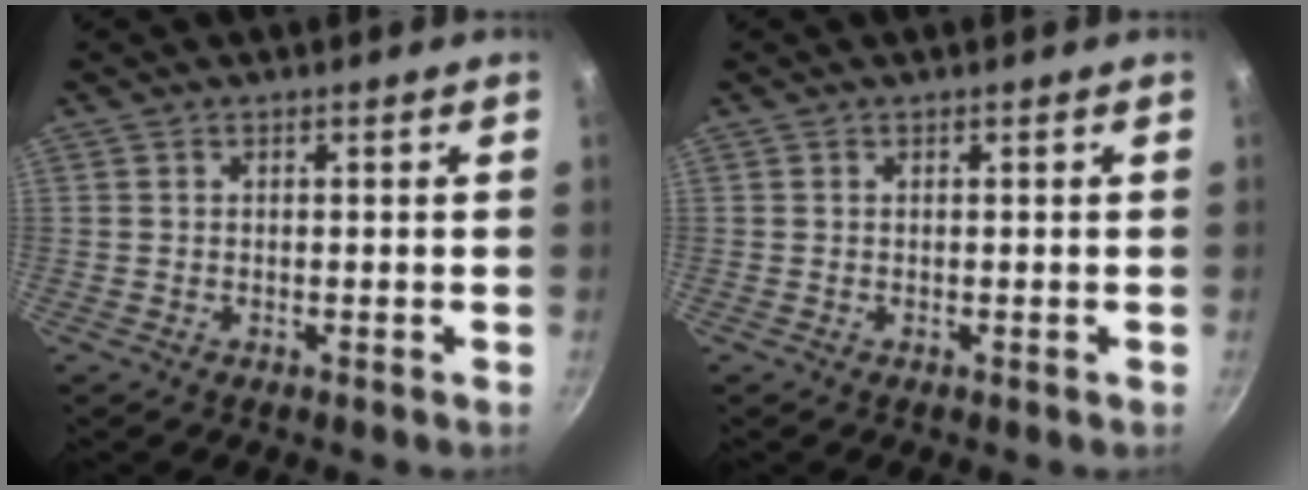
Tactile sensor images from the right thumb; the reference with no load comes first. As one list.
[{"total": 0.0}]